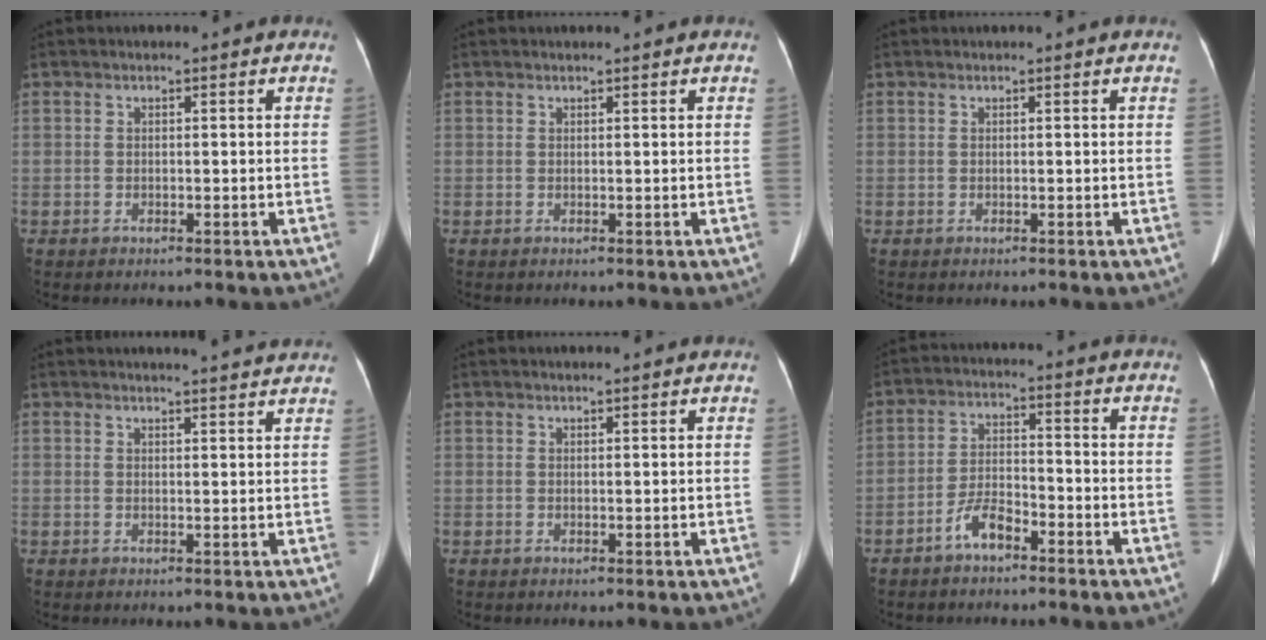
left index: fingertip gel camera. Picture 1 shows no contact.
{"total": 1.3, "force": [1.2, -0.1, 0.6], "torque": [-0.007, 0.013, 0.020]}
{"total": 1.0, "force": [0.9, -0.1, 0.4], "torque": [-0.008, 0.015, 0.018]}
{"total": 7.4, "force": [7.0, 0.1, 2.4], "torque": [-0.033, 0.009, 0.070]}
{"total": 2.5, "force": [2.3, 0.0, 1.0], "torque": [-0.012, 0.015, 0.030]}
{"total": 4.6, "force": [-3.2, 1.5, 2.9], "torque": [-0.064, 0.008, -0.061]}